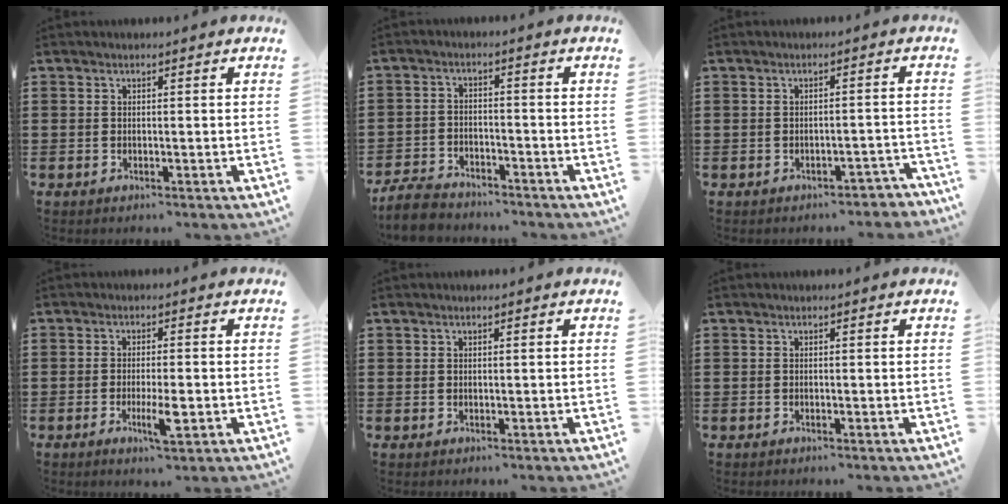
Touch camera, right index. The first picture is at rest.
{"total": 5.1, "force": [-4.9, 1.1, 1.2], "torque": [-0.039, 0.001, -0.102]}
{"total": 2.1, "force": [-2.0, 0.6, 0.1], "torque": [-0.009, 0.002, -0.043]}
{"total": 4.7, "force": [-1.6, 1.0, 4.3], "torque": [-0.083, -0.008, -0.029]}
{"total": 0.0}
{"total": 0.0}